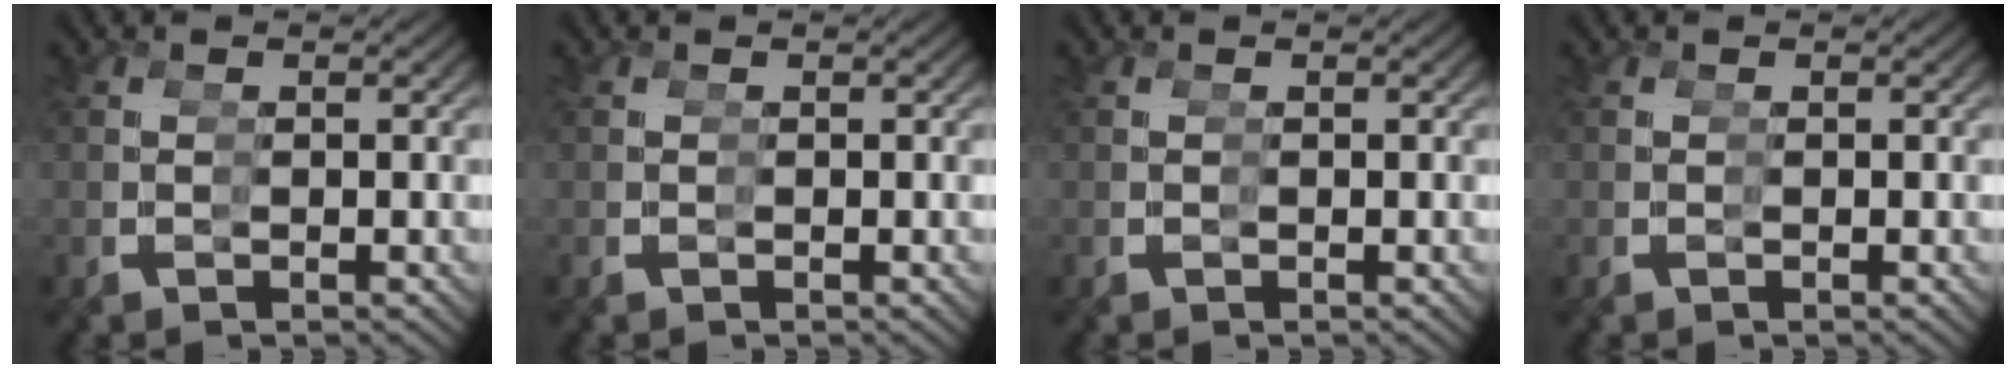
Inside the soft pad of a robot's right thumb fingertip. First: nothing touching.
{"total": 0.0}
{"total": 0.0}
{"total": 0.0}